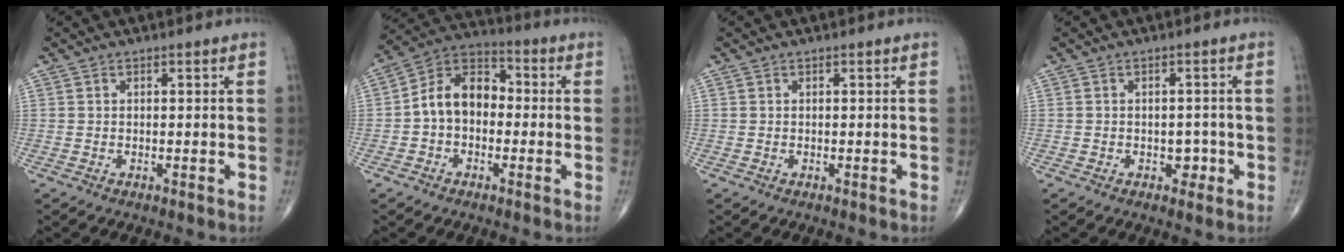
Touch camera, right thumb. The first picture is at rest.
{"total": 10.8, "force": [-0.8, 7.7, 7.5], "torque": [-0.107, 0.037, -0.032]}
{"total": 0.0}
{"total": 2.5, "force": [-0.8, 1.9, 1.4], "torque": [-0.002, 0.006, -0.012]}